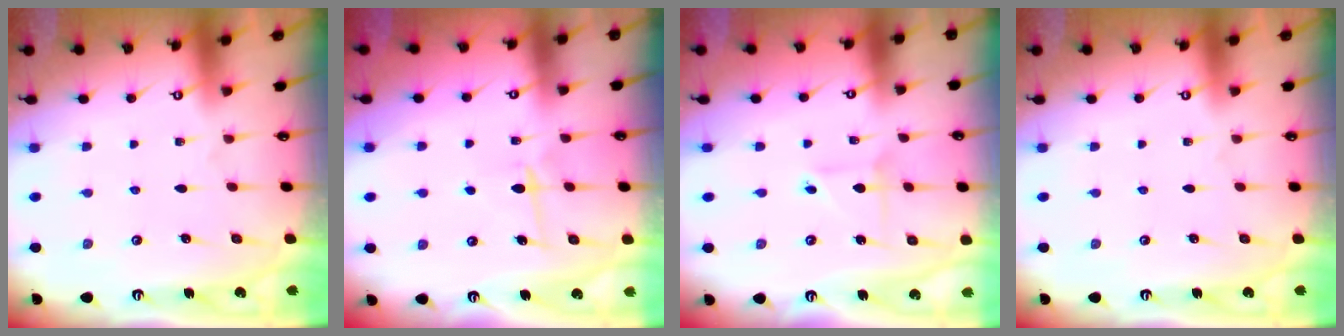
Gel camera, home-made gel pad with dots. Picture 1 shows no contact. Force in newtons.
{"total": 5.2, "press": 5.1, "slide": 0.6}
{"total": 2.7, "press": 2.7, "slide": 0.2}
{"total": 0.0}